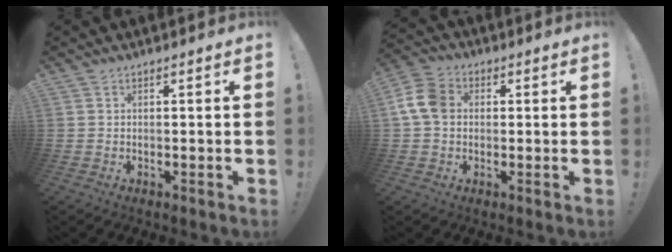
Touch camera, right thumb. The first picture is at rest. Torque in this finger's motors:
{"motor_torque": [-0.04, 0.15, 0.03, 0.05, 0.16]}